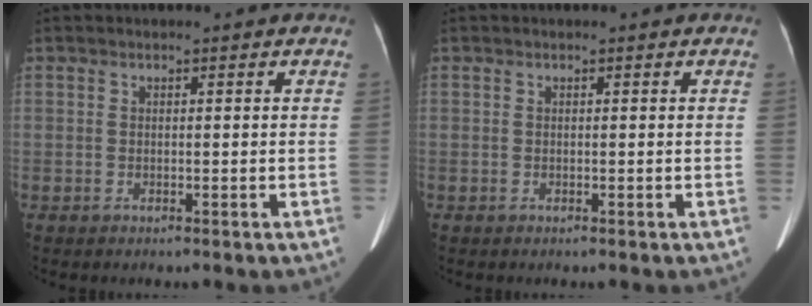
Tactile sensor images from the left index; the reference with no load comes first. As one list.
[{"total": 0.0}]